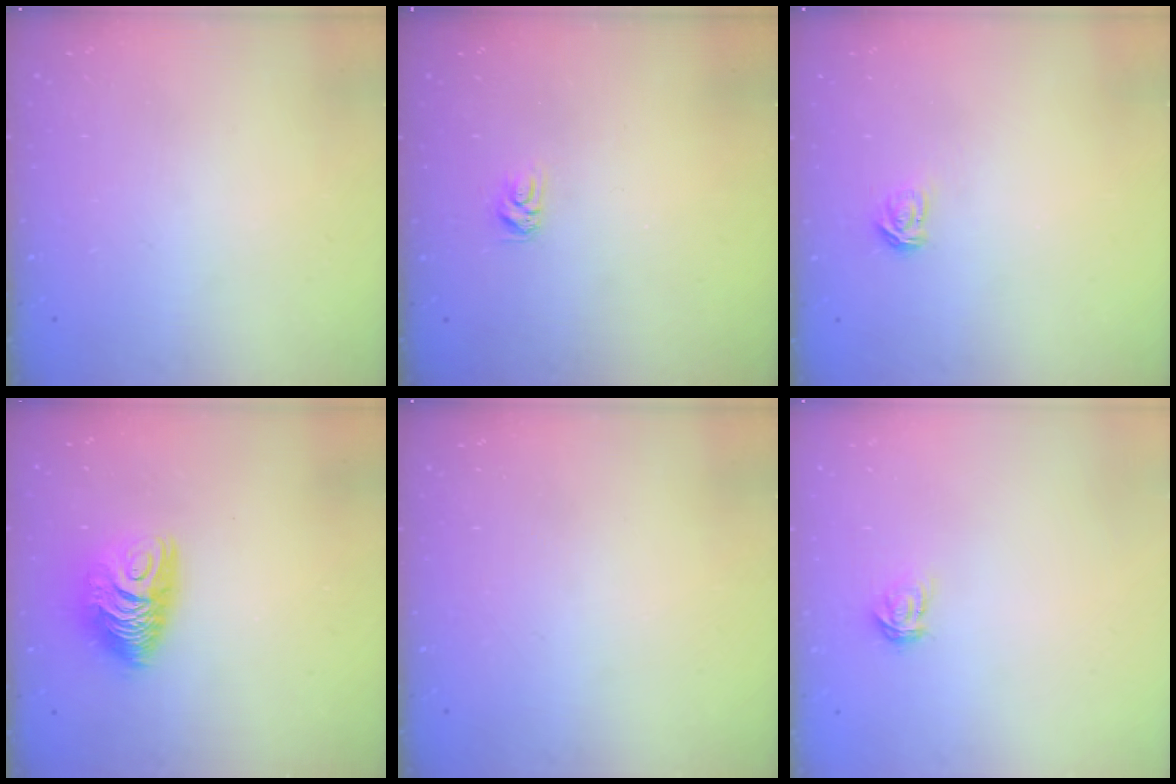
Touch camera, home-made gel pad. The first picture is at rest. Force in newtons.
{"total": 3.6, "press": 3.5, "slide": 0.4}
{"total": 3.3, "press": 3.3, "slide": 0.4}
{"total": 10.2, "press": 10.2, "slide": 0.9}
{"total": 0.0}
{"total": 3.6, "press": 3.6, "slide": 0.4}